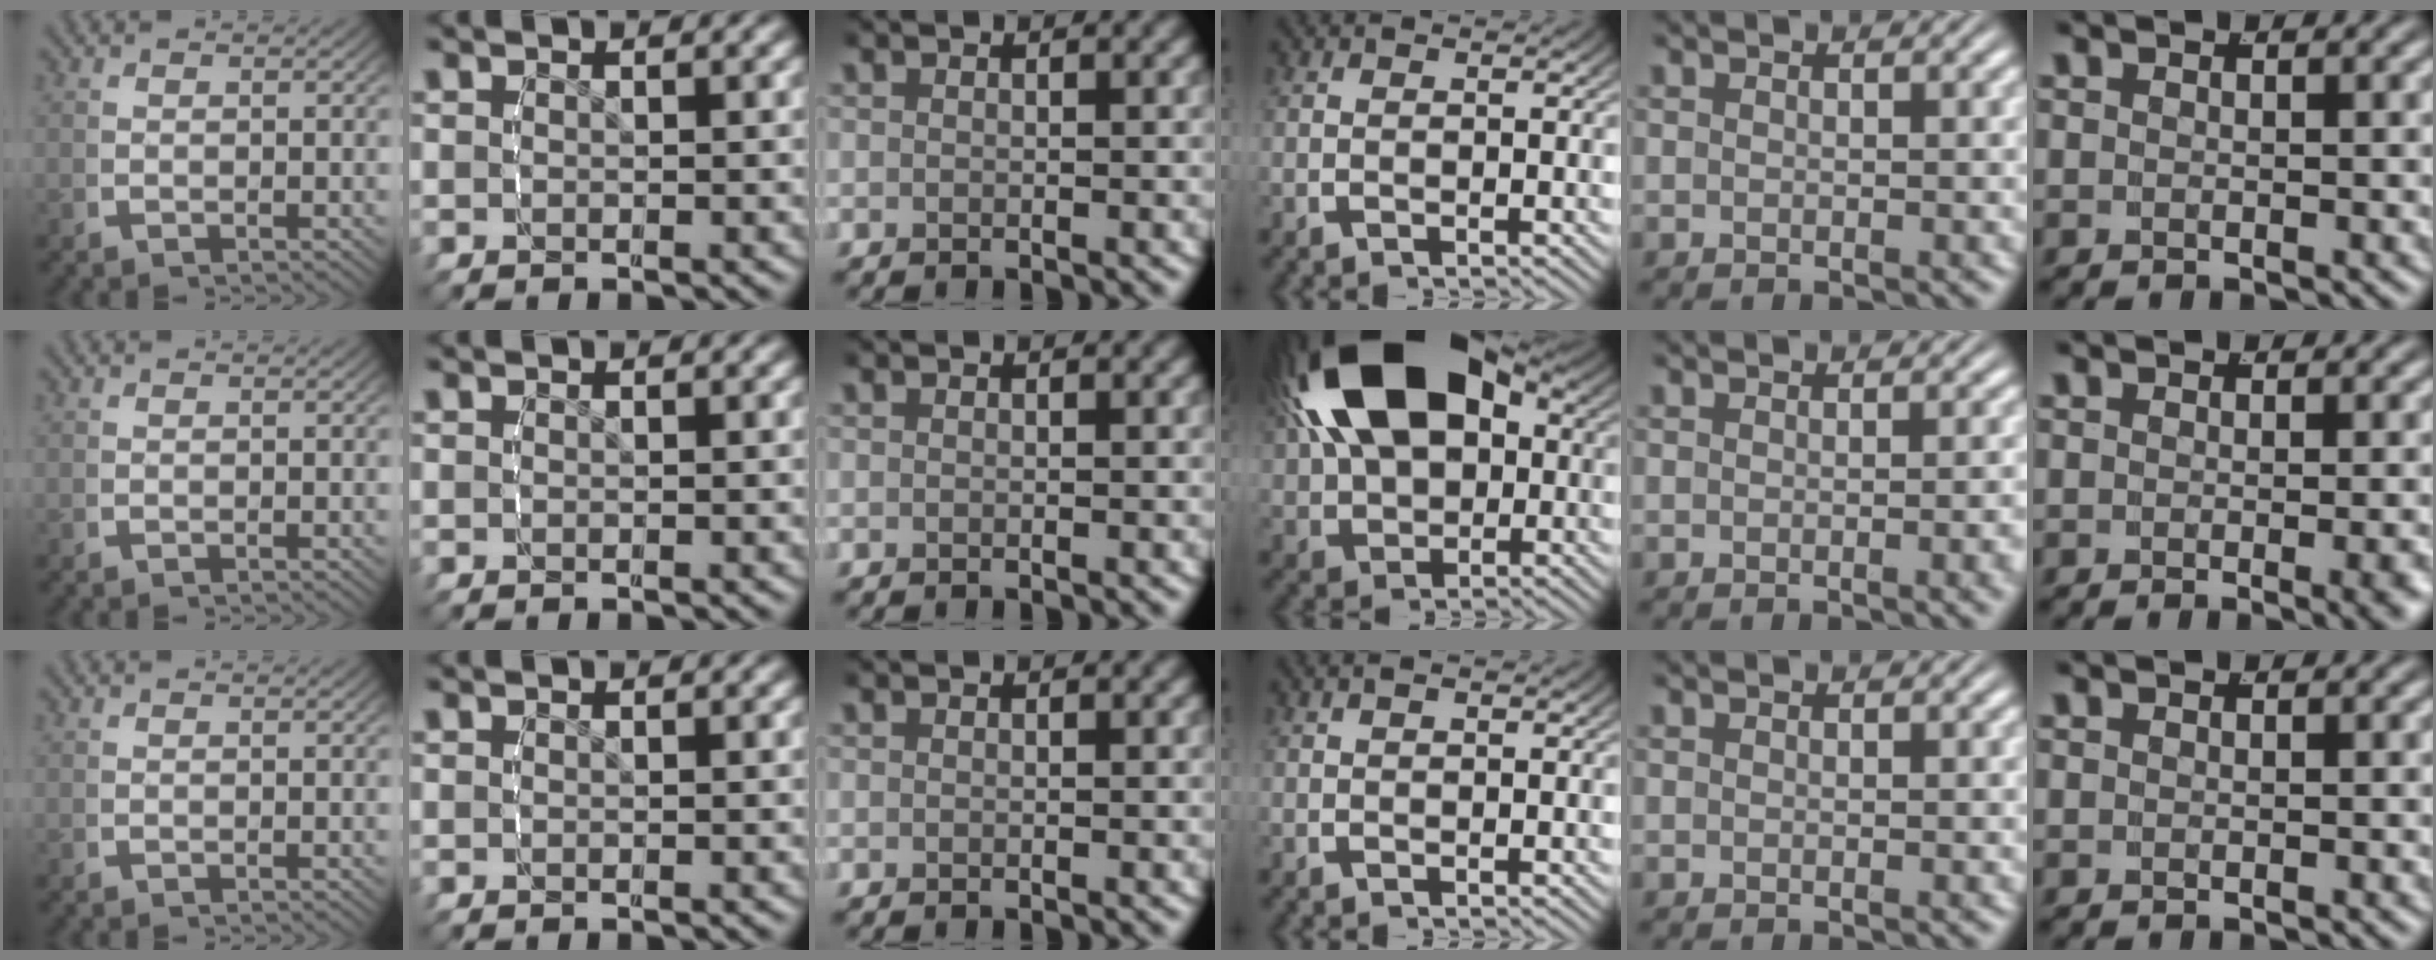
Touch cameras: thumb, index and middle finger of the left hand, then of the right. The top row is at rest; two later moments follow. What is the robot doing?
{"motion": "lift_and_place", "object": "screwdriver"}